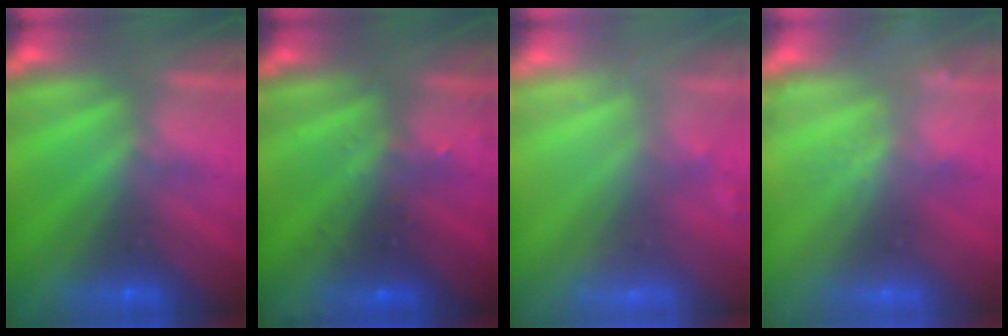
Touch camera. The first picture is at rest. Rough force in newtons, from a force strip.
{"total": 3.0}
{"total": 2.9}
{"total": 2.1}